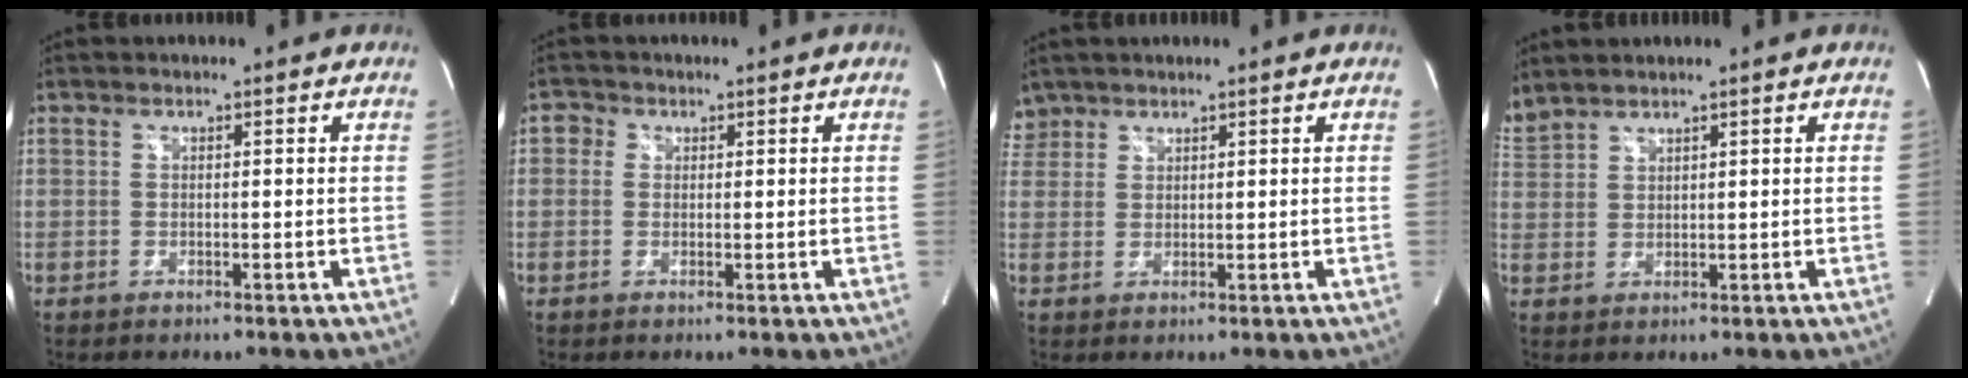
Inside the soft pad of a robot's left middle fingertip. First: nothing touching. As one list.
[{"total": 1.8, "force": [0.6, 1.6, 0.5], "torque": [0.000, 0.004, 0.004]}, {"total": 2.7, "force": [2.3, 1.4, -0.3], "torque": [0.010, 0.012, 0.046]}, {"total": 4.0, "force": [3.9, 0.1, 1.1], "torque": [-0.047, 0.021, 0.092]}]